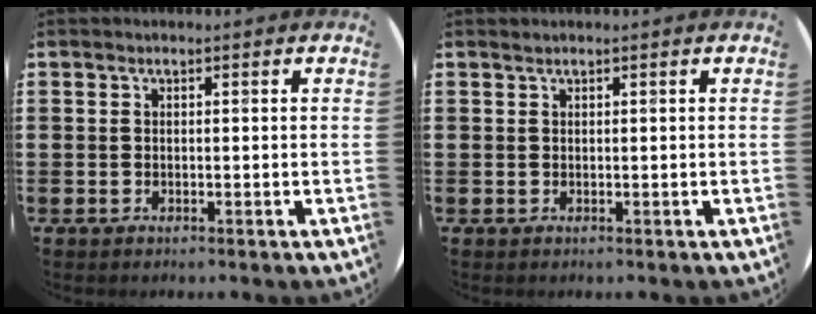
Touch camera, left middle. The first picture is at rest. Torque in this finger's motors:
{"motor_torque": [0.24, -0.14, 0.02, -0.01]}